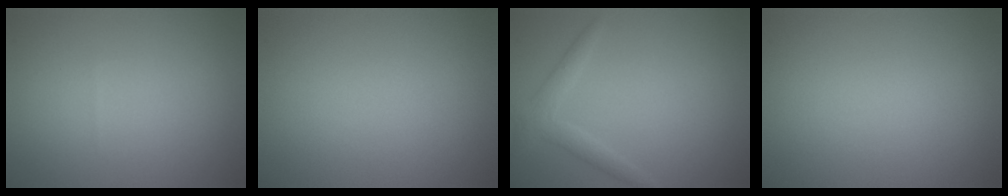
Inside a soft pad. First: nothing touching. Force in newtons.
{"total": 0.0}
{"total": 2.0, "press": 2.0, "slide": 0.1}
{"total": 0.0}